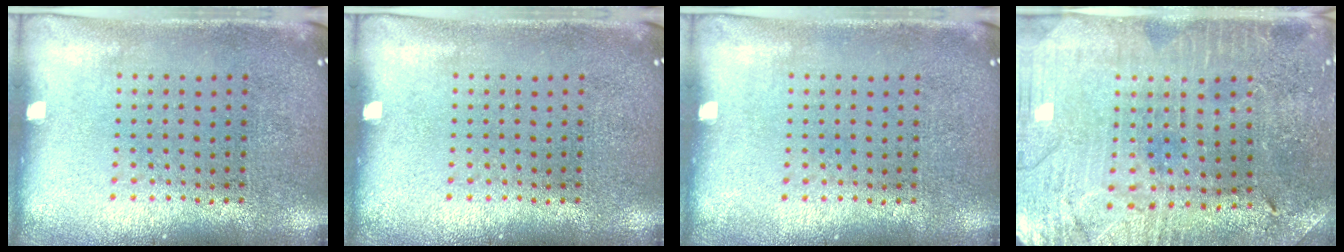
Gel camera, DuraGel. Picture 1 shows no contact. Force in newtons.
{"total": 0.0}
{"total": 0.0}
{"total": 1.2, "press": 1.2, "slide": 0.2}